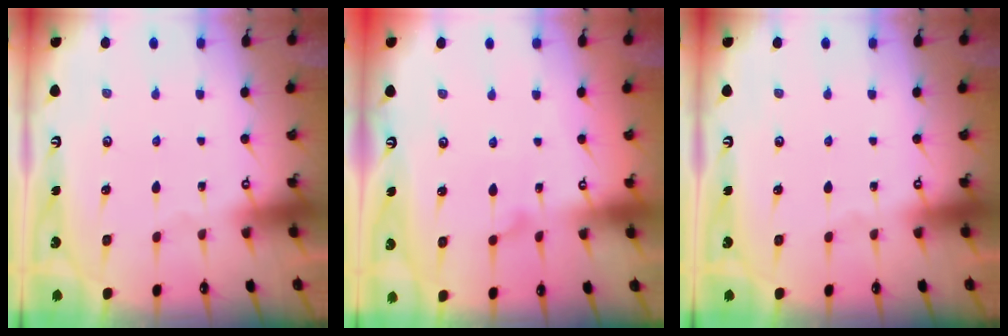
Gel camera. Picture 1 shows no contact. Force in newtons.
{"total": 3.1, "press": 3.1, "slide": 0.4}
{"total": 0.0}